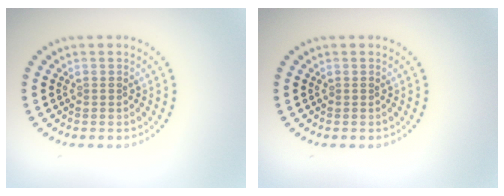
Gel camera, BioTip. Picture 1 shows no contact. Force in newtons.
{"total": 0.0}